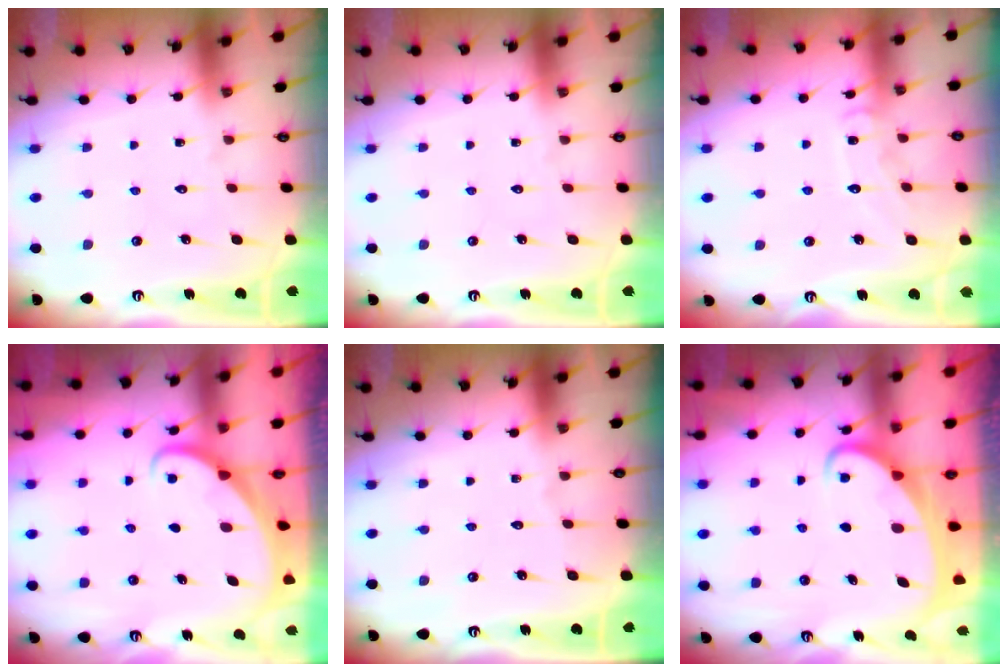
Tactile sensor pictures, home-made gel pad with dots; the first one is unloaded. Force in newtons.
{"total": 0.0}
{"total": 8.5, "press": 8.5, "slide": 0.6}
{"total": 1.9, "press": 1.9, "slide": 0.2}
{"total": 0.0}
{"total": 2.7, "press": 2.7, "slide": 0.4}